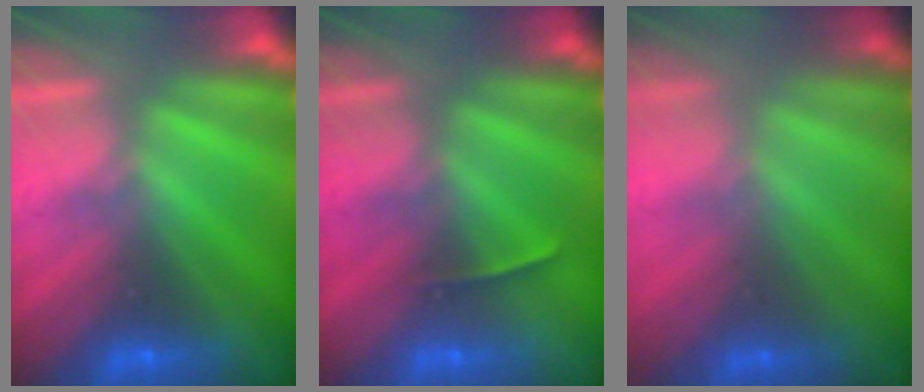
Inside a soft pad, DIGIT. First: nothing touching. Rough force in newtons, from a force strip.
{"total": 1.4}
{"total": 1.6}